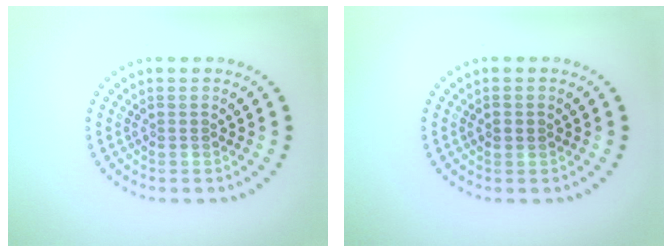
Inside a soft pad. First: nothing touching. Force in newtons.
{"total": 1.1, "press": 1.1, "slide": 0.1}